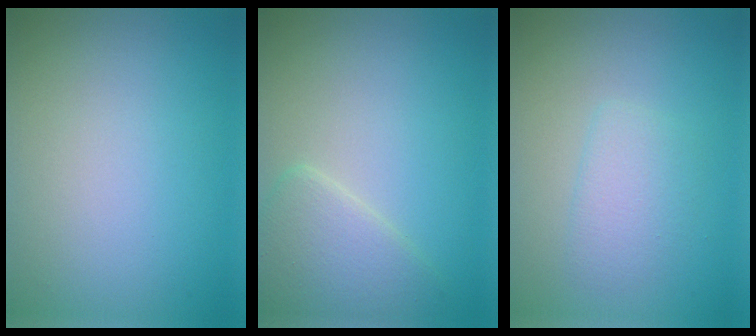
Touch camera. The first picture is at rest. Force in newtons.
{"total": 3.5, "press": 3.5, "slide": 0.1}
{"total": 2.1, "press": 2.1, "slide": 0.1}